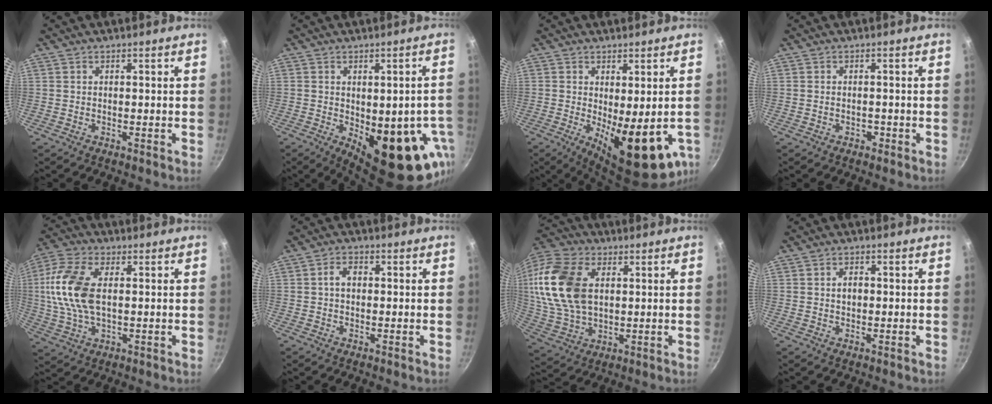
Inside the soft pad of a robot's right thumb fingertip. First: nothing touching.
{"total": 17.2, "force": [-4.4, 8.4, 14.3], "torque": [-0.123, -0.009, -0.038]}
{"total": 14.5, "force": [-2.9, 5.7, 13.0], "torque": [-0.156, -0.021, -0.022]}
{"total": 1.2, "force": [-0.6, 0.9, 0.5], "torque": [-0.005, 0.006, -0.005]}
{"total": 13.8, "force": [1.5, 7.6, 11.4], "torque": [-0.234, 0.013, 0.020]}
{"total": 3.4, "force": [0.3, 2.4, 2.4], "torque": [-0.031, 0.010, 0.001]}
{"total": 21.3, "force": [4.0, 14.0, 15.5], "torque": [-0.323, 0.006, 0.078]}
{"total": 2.5, "force": [0.2, 1.7, 1.7], "torque": [-0.019, 0.006, 0.002]}